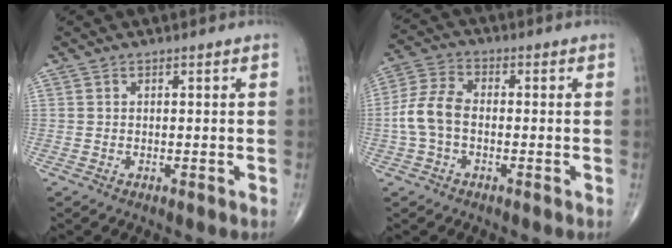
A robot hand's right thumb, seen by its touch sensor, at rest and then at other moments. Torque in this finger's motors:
{"motor_torque": [-0.13, 0.36, 0.76, -0.15, 0.24]}